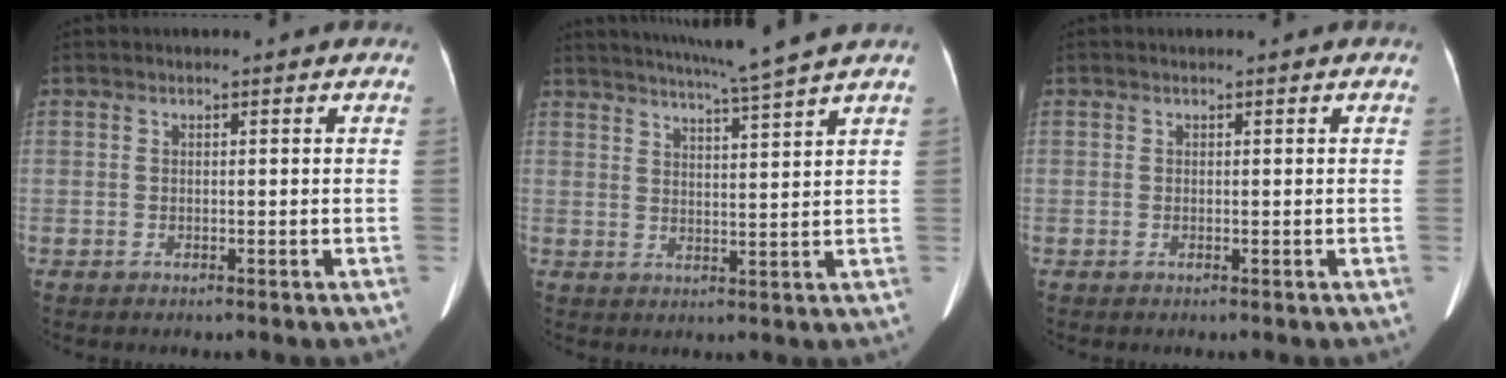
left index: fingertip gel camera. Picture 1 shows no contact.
{"total": 9.4, "force": [8.2, -2.2, 4.1], "torque": [-0.068, -0.009, 0.119]}
{"total": 0.0}